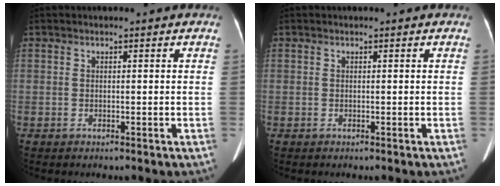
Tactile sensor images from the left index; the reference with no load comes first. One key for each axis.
{"total": 0.0}